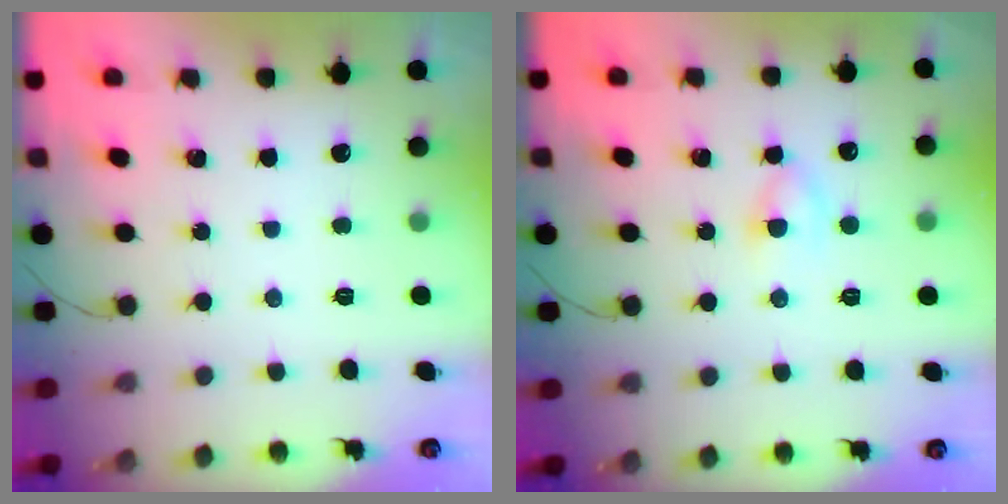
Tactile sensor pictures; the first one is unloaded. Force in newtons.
{"total": 3.6, "press": 3.4, "slide": 1.2}